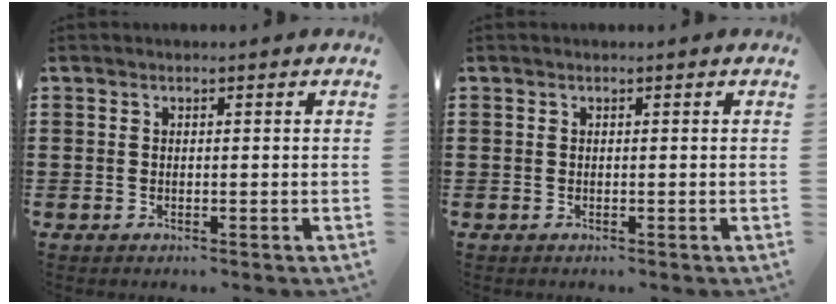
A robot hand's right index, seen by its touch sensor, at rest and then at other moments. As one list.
[{"total": 0.0}]